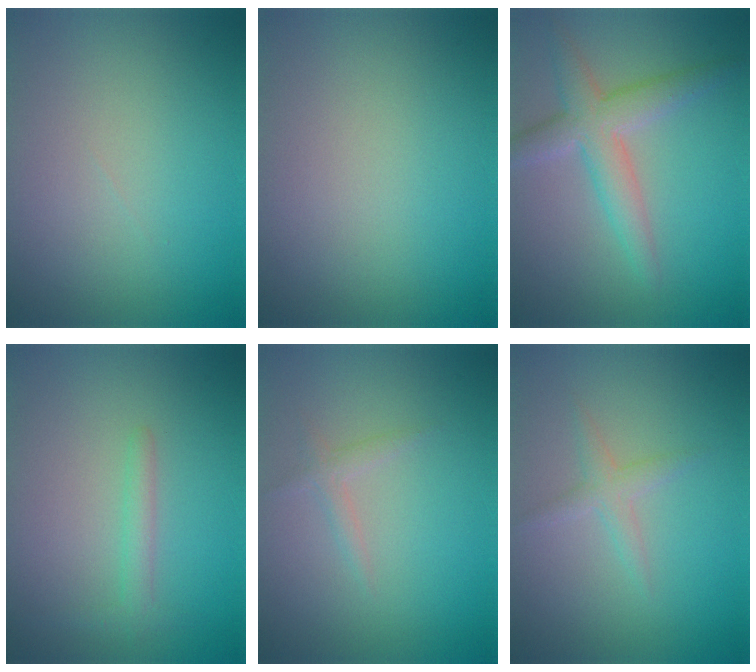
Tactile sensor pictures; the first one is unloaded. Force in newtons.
{"total": 0.0}
{"total": 4.3, "press": 4.3, "slide": 0.1}
{"total": 1.6, "press": 1.6, "slide": 0.1}
{"total": 1.2, "press": 1.2, "slide": 0.1}
{"total": 1.6, "press": 1.6, "slide": 0.0}